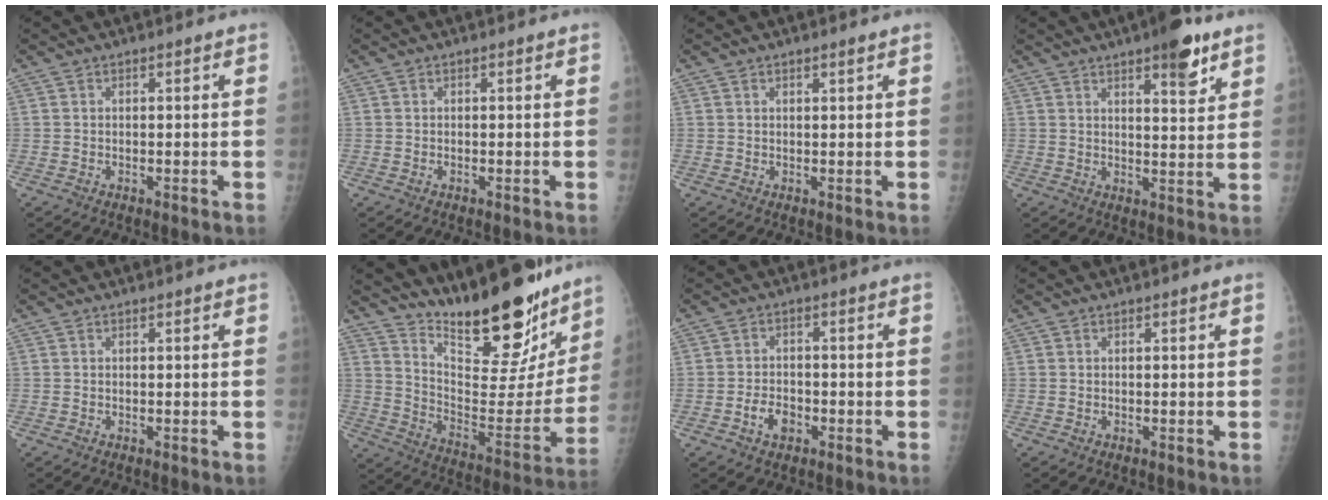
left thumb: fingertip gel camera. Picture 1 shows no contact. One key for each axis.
{"total": 0.0}
{"total": 0.9, "fx": 0.6, "fy": 0.2, "fz": 0.7, "tx": -0.012, "ty": -0.003, "tz": 0.011}
{"total": 8.4, "fx": 5.2, "fy": 2.4, "fz": 6.1, "tx": -0.069, "ty": -0.027, "tz": 0.071}
{"total": 0.0}
{"total": 26.3, "fx": 20.2, "fy": 8.4, "fz": 14.7, "tx": -0.184, "ty": -0.118, "tz": 0.306}
{"total": 4.2, "fx": -1.9, "fy": 2.8, "fz": 2.5, "tx": -0.034, "ty": 0.017, "tz": -0.033}
{"total": 0.0}